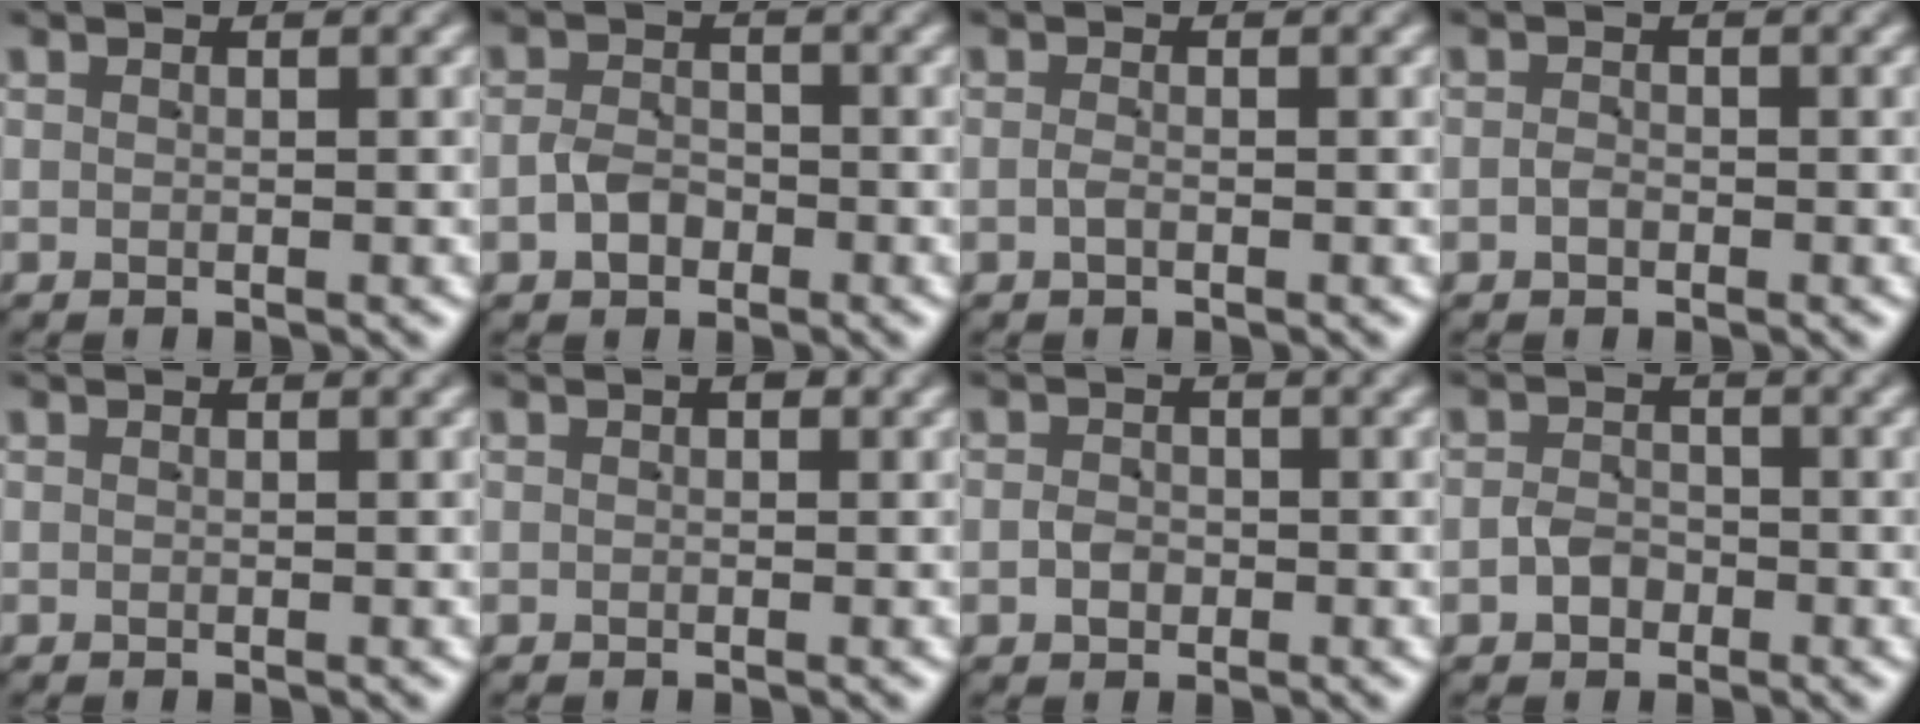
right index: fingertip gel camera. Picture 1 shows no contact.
{"total": 2.2, "force": [-1.2, 1.7, 0.7], "torque": [-0.011, 0.003, -0.021]}
{"total": 0.6, "force": [-0.6, 0.1, 0.3], "torque": [-0.012, 0.000, -0.011]}
{"total": 0.9, "force": [-0.8, 0.5, 0.1], "torque": [-0.003, 0.001, -0.014]}
{"total": 0.0}
{"total": 0.7, "force": [0.2, 0.5, 0.5], "torque": [-0.003, -0.002, 0.004]}
{"total": 1.4, "force": [-0.6, 1.2, 0.4], "torque": [-0.006, 0.000, -0.009]}
{"total": 2.0, "force": [-1.1, 1.6, 0.3], "torque": [-0.003, 0.001, -0.019]}